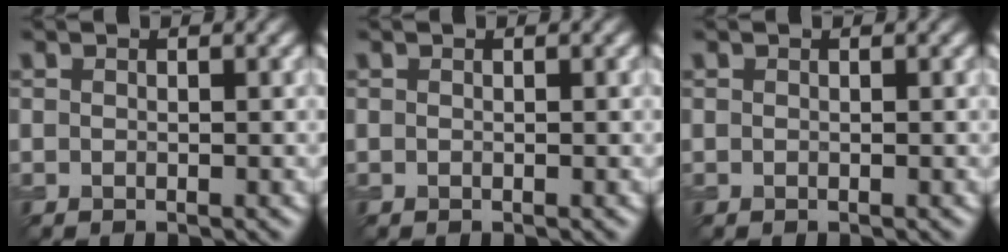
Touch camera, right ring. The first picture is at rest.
{"total": 0.0}
{"total": 0.0}